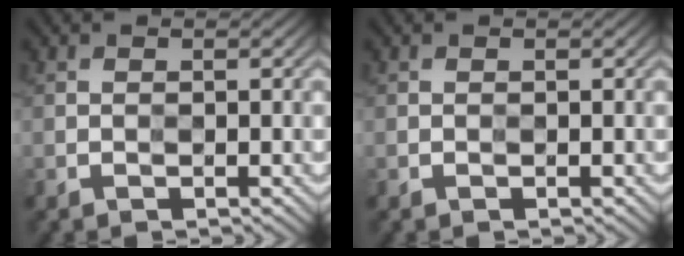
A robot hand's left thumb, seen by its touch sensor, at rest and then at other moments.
{"total": 0.0}